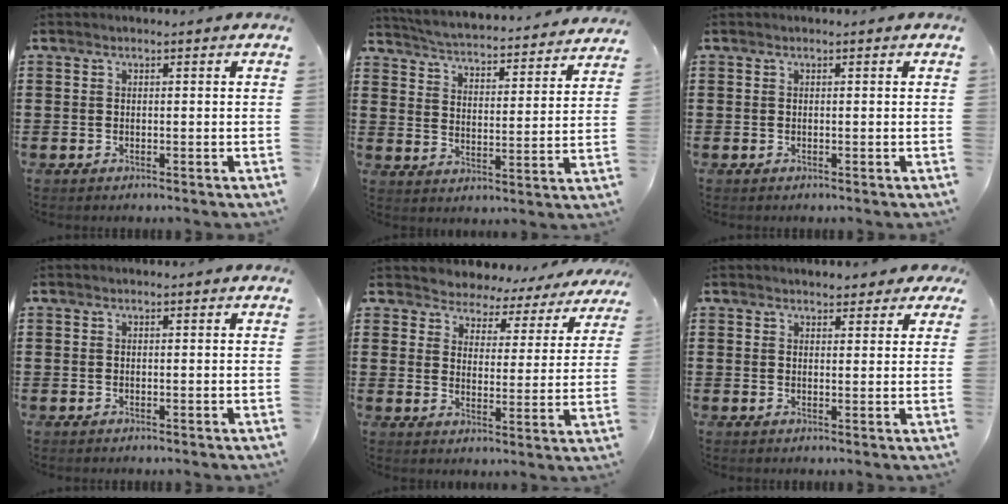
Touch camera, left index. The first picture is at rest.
{"total": 3.5, "force": [3.5, -0.4, 0.3], "torque": [-0.029, -0.035, 0.050]}
{"total": 0.0}
{"total": 0.0}
{"total": 3.6, "force": [3.5, 0.8, -0.6], "torque": [-0.015, -0.029, 0.053]}
{"total": 2.7, "force": [2.5, 0.9, 0.8], "torque": [-0.014, -0.002, 0.044]}